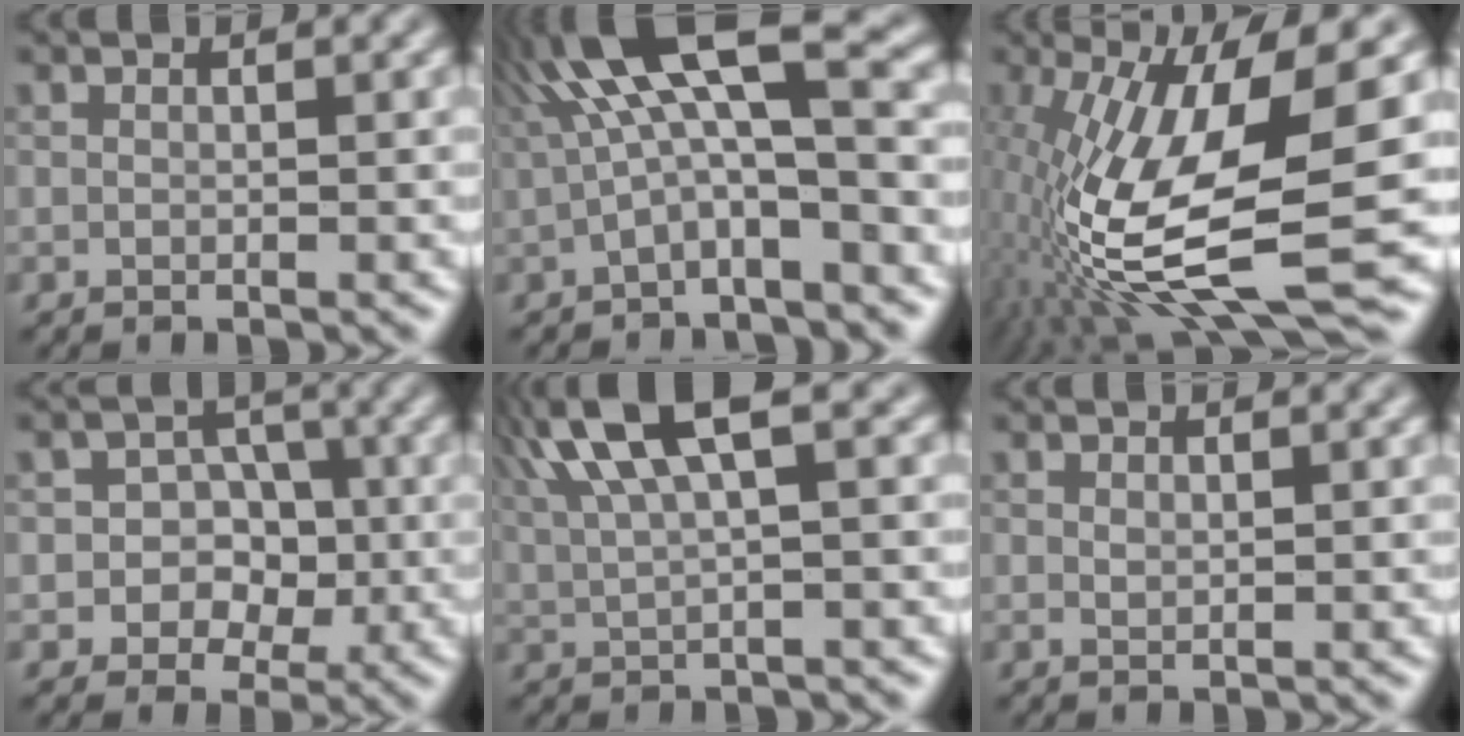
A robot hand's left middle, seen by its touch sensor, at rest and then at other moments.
{"total": 9.4, "force": [1.5, 2.8, 8.9], "torque": [-0.157, 0.024, 0.014]}
{"total": 15.9, "force": [-1.8, 4.4, 15.2], "torque": [-0.308, -0.006, -0.022]}
{"total": 6.1, "force": [-1.2, 5.4, 2.4], "torque": [-0.019, 0.021, -0.041]}
{"total": 7.1, "force": [3.5, 2.0, 5.9], "torque": [-0.122, 0.022, 0.069]}
{"total": 0.7, "force": [0.2, 0.4, 0.5], "torque": [-0.009, 0.000, 0.004]}